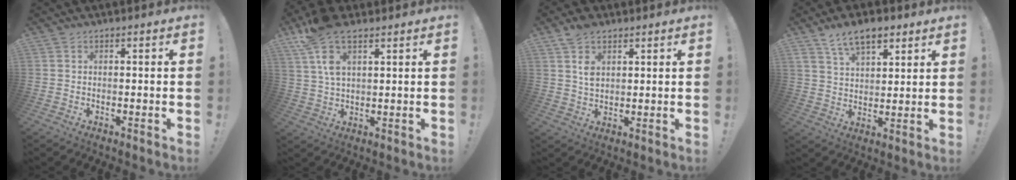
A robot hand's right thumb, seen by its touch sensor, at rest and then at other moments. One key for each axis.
{"total": 10.7, "fx": 5.8, "fy": 4.9, "fz": 7.5, "tx": -0.139, "ty": -0.021, "tz": 0.112}
{"total": 5.8, "fx": 3.2, "fy": 3.5, "fz": 3.4, "tx": -0.049, "ty": -0.016, "tz": 0.059}
{"total": 10.0, "fx": 6.5, "fy": 5.1, "fz": 5.7, "tx": -0.084, "ty": -0.026, "tz": 0.120}